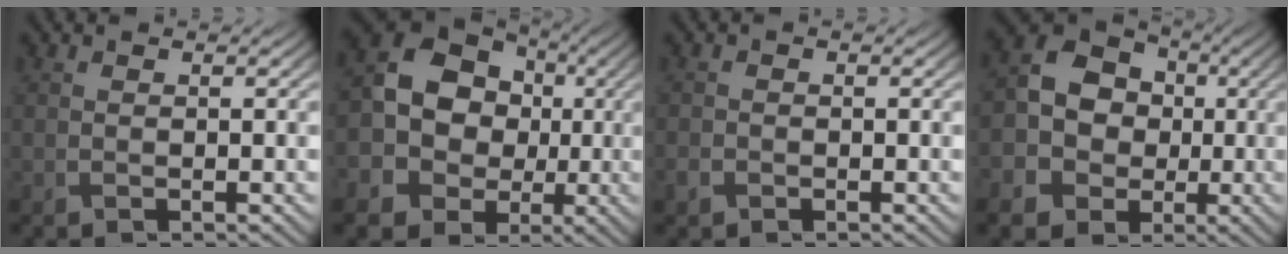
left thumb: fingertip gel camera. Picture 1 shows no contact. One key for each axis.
{"total": 13.7, "fx": -0.4, "fy": 11.7, "fz": 7.1, "tx": -0.158, "ty": -0.001, "tz": -0.021}
{"total": 1.2, "fx": -0.7, "fy": 0.9, "fz": 0.3, "tx": -0.009, "ty": -0.004, "tz": -0.018}
{"total": 9.5, "fx": -1.4, "fy": 8.4, "fz": 4.4, "tx": -0.101, "ty": -0.008, "tz": -0.043}